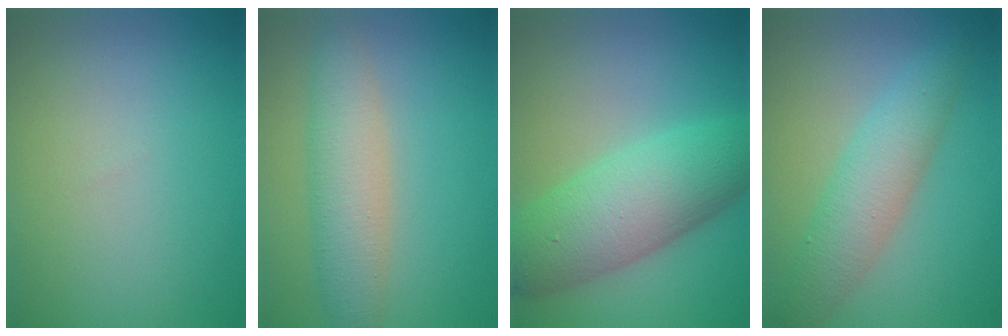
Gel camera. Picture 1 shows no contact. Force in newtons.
{"total": 4.6, "press": 4.6, "slide": 0.1}
{"total": 7.7, "press": 7.7, "slide": 0.1}
{"total": 4.3, "press": 4.3, "slide": 0.1}